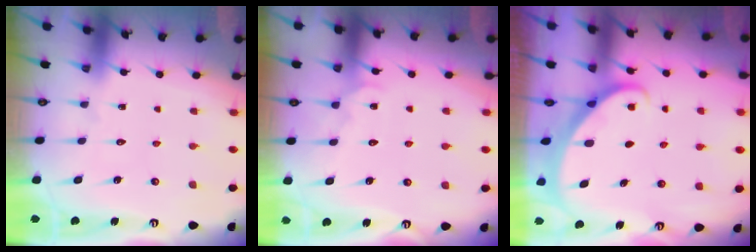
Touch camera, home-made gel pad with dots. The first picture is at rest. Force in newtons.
{"total": 5.3, "press": 5.3, "slide": 0.5}
{"total": 1.7, "press": 1.7, "slide": 0.1}